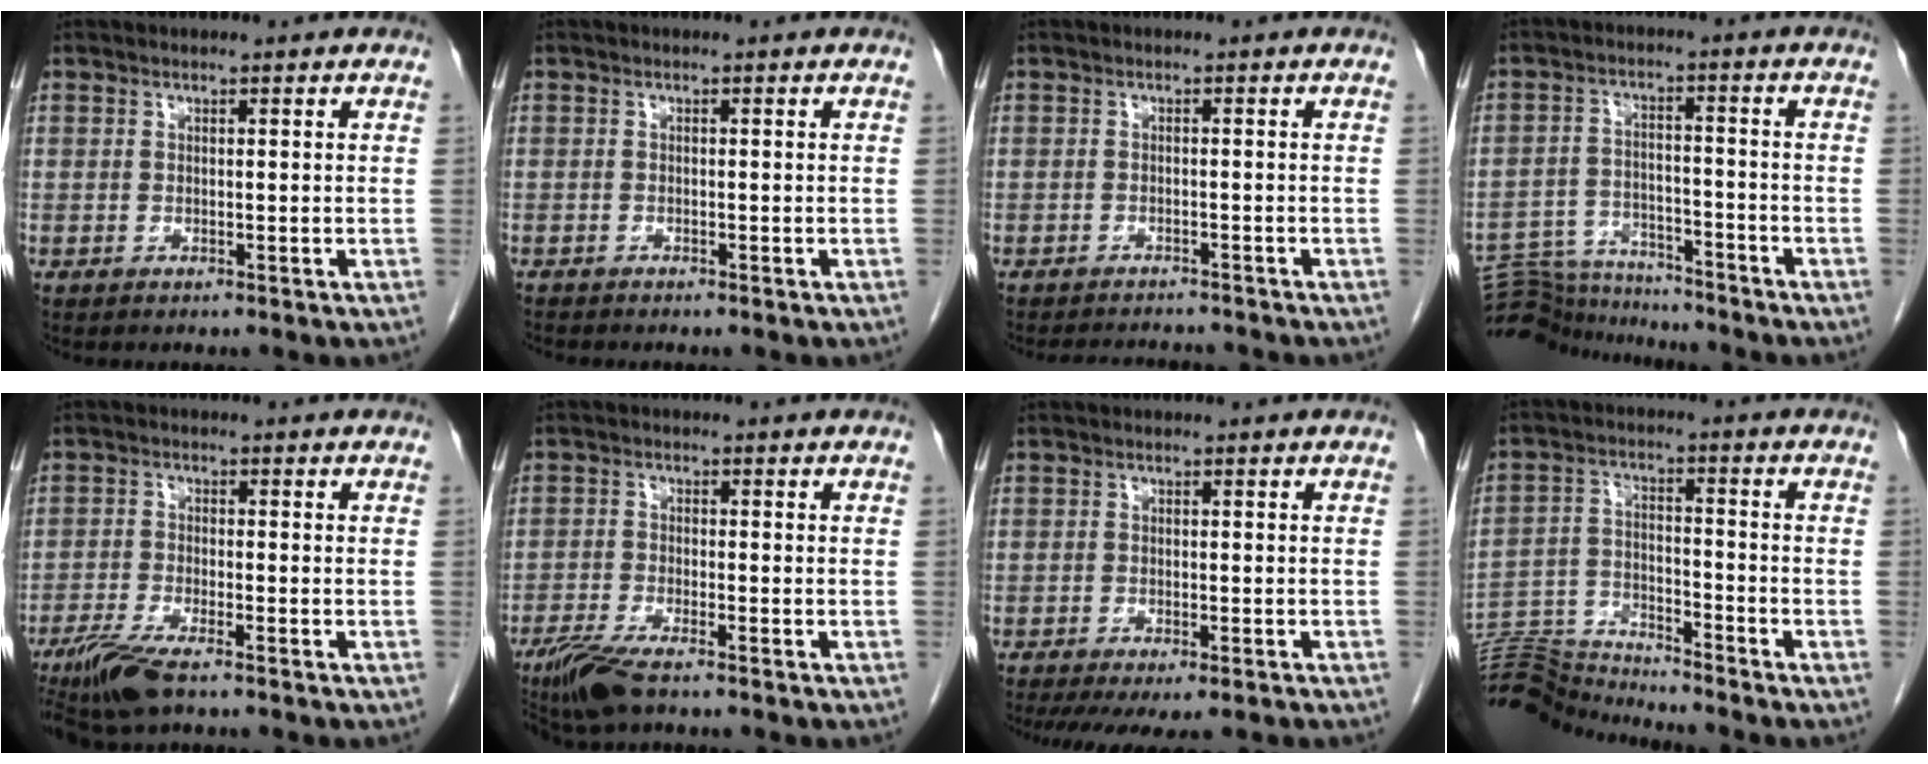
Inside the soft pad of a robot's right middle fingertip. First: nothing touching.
{"total": 1.0, "force": [-0.9, 0.1, 0.2], "torque": [-0.005, -0.002, -0.015]}
{"total": 5.3, "force": [-5.1, 0.8, 1.0], "torque": [-0.015, -0.006, -0.070]}
{"total": 11.5, "force": [-11.3, 1.8, 1.3], "torque": [-0.019, 0.016, -0.179]}
{"total": 6.9, "force": [-5.1, 1.0, 4.6], "torque": [-0.088, -0.018, -0.093]}
{"total": 6.3, "force": [-4.8, 0.9, 4.0], "torque": [-0.080, -0.016, -0.088]}
{"total": 9.4, "force": [-7.5, 2.5, 5.2], "torque": [-0.081, -0.012, -0.104]}
{"total": 10.7, "force": [-10.7, -1.0, -0.2], "torque": [0.005, 0.017, -0.198]}